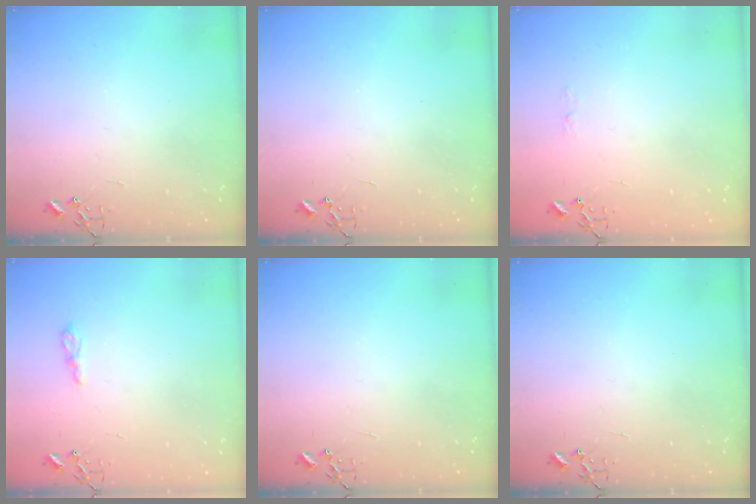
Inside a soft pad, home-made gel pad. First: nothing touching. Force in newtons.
{"total": 0.0}
{"total": 3.6, "press": 3.6, "slide": 0.4}
{"total": 6.3, "press": 6.2, "slide": 0.8}
{"total": 0.0}
{"total": 0.0}